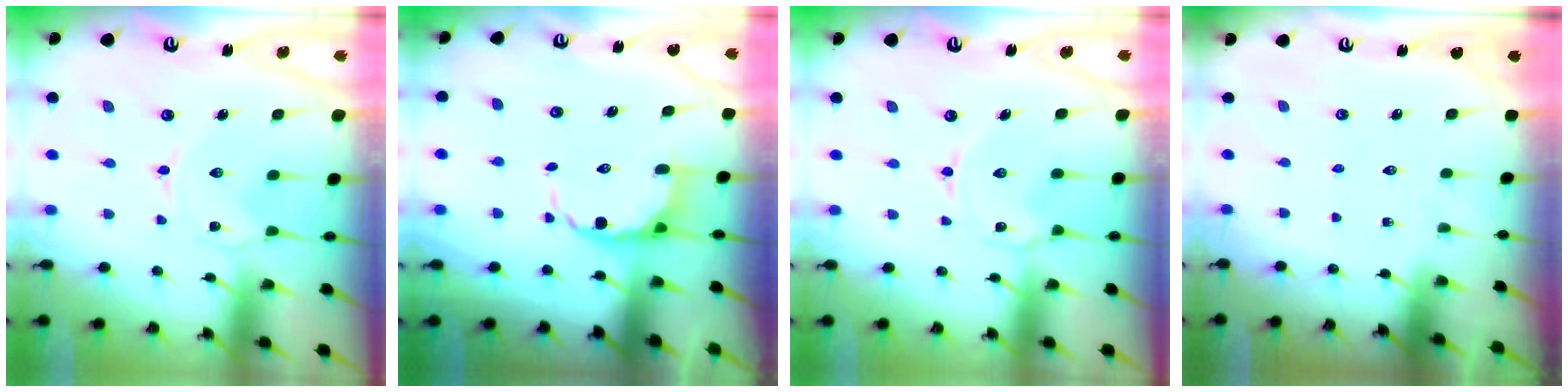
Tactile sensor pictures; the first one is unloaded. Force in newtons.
{"total": 7.2, "press": 6.9, "slide": 2.0}
{"total": 2.6, "press": 2.6, "slide": 0.4}
{"total": 0.0}